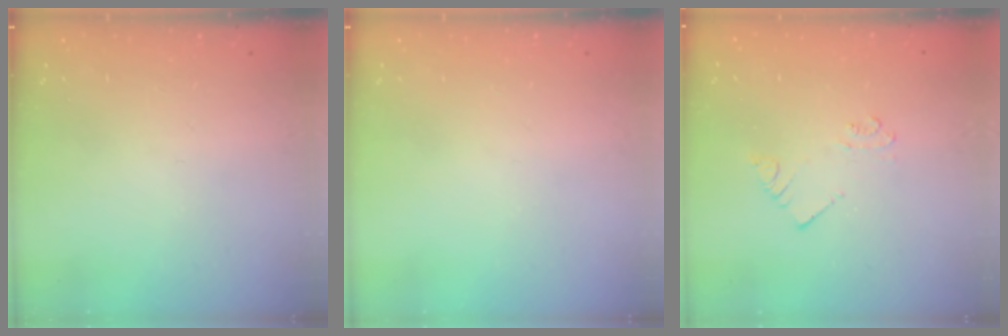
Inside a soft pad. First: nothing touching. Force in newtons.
{"total": 0.0}
{"total": 2.5, "press": 2.5, "slide": 0.2}